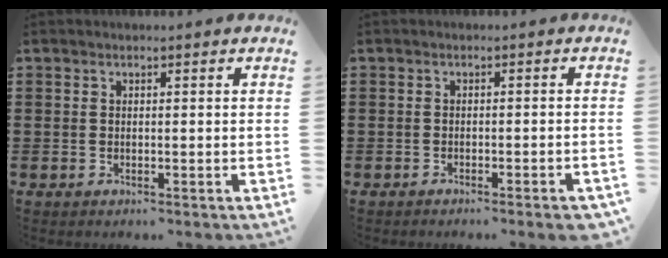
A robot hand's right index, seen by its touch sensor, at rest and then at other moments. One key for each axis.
{"total": 1.7, "fx": -1.3, "fy": -0.1, "fz": 1.0, "tx": -0.016, "ty": 0.000, "tz": -0.025}